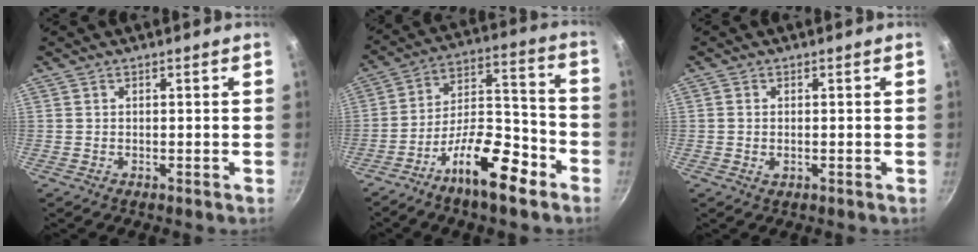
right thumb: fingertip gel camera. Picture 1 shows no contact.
{"total": 16.3, "force": [-9.5, 5.8, 11.8], "torque": [-0.176, 0.076, -0.169]}
{"total": 1.4, "force": [-0.2, 0.9, 1.1], "torque": [-0.021, 0.000, -0.004]}